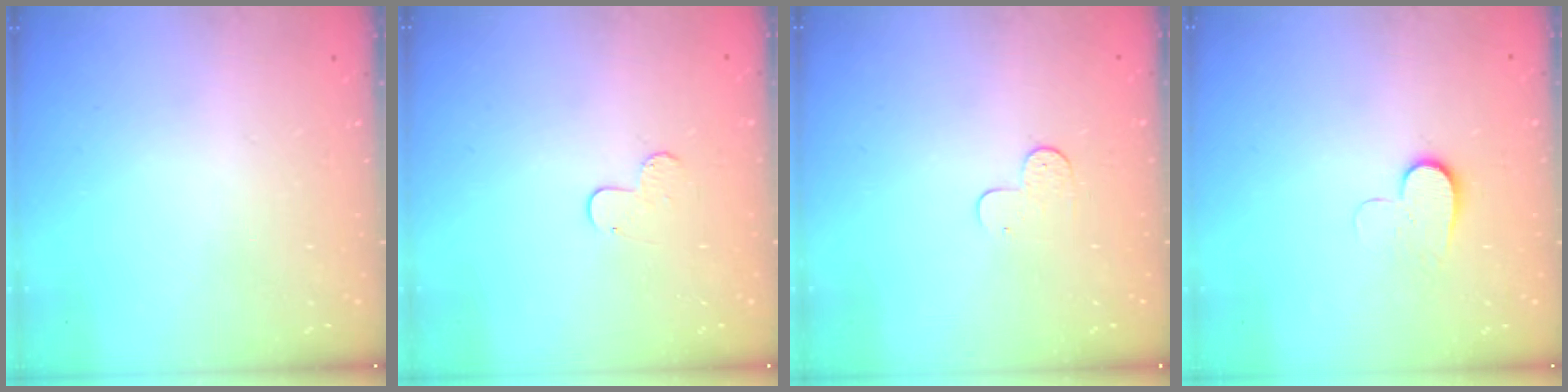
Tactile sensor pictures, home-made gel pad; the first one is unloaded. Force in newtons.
{"total": 5.2, "press": 5.1, "slide": 0.5}
{"total": 3.7, "press": 3.7, "slide": 0.4}
{"total": 7.4, "press": 7.4, "slide": 0.8}